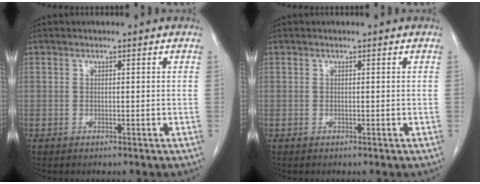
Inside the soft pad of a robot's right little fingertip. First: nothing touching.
{"total": 0.0}